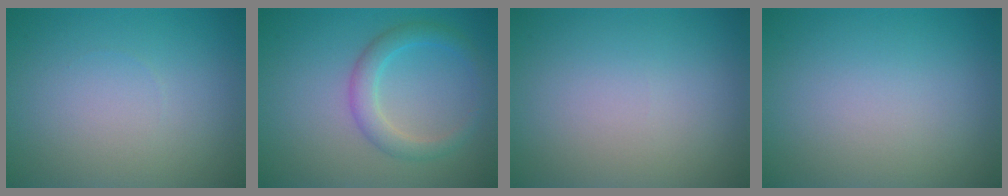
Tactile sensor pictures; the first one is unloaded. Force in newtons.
{"total": 2.8, "press": 2.8, "slide": 0.0}
{"total": 0.0}
{"total": 0.0}